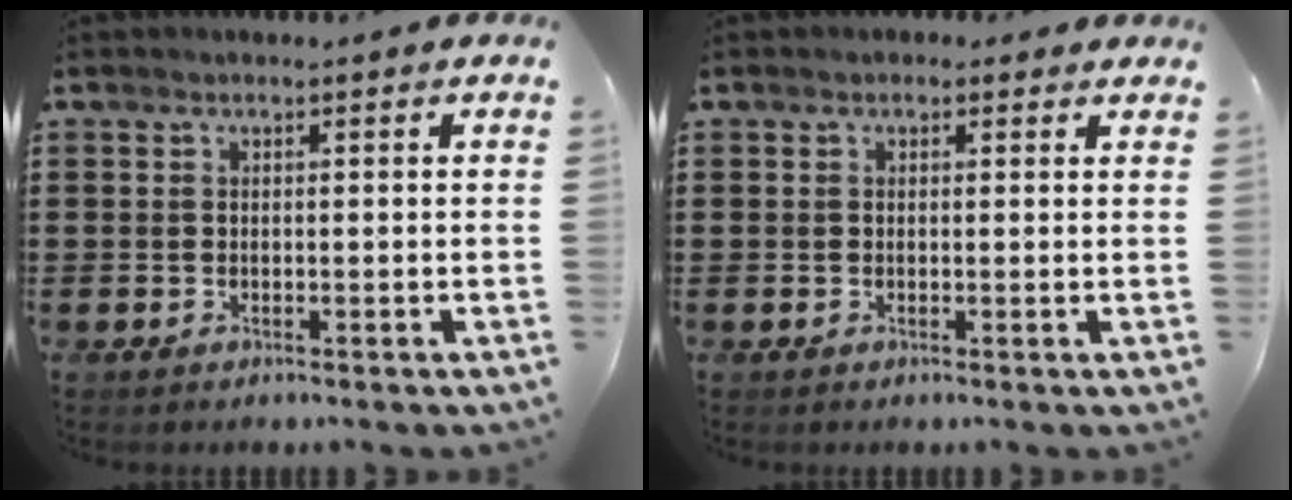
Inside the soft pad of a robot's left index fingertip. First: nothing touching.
{"total": 1.0, "force": [0.5, 0.8, 0.3], "torque": [-0.009, 0.007, 0.009]}